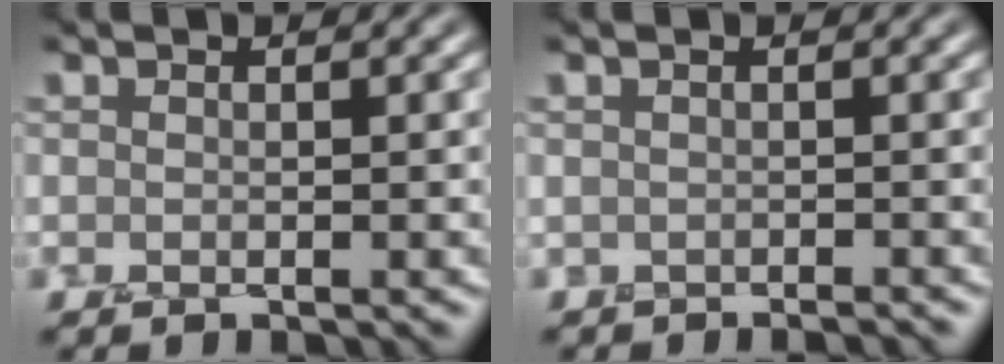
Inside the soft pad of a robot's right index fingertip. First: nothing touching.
{"total": 0.8, "force": [-0.6, -0.2, -0.5], "torque": [0.019, 0.004, -0.003]}